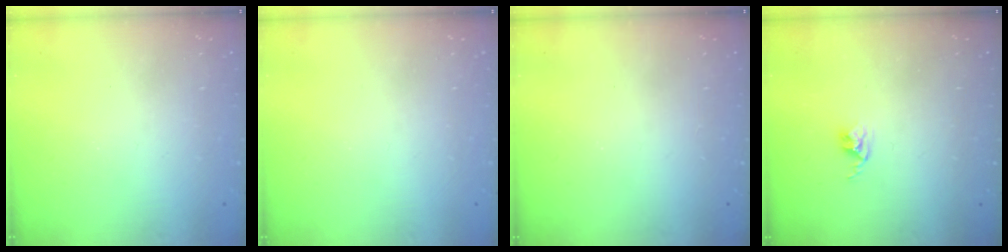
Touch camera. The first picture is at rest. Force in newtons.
{"total": 0.0}
{"total": 0.0}
{"total": 2.6, "press": 2.6, "slide": 0.4}